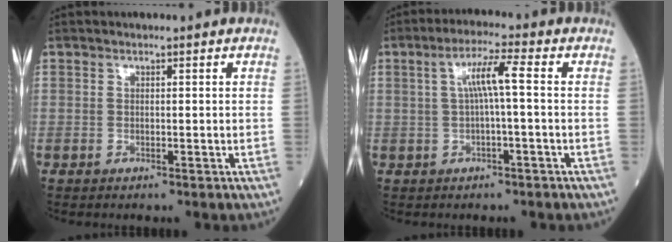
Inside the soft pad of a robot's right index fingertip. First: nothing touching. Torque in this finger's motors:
{"motor_torque": [0.90, 0.23, 0.44, 0.12]}